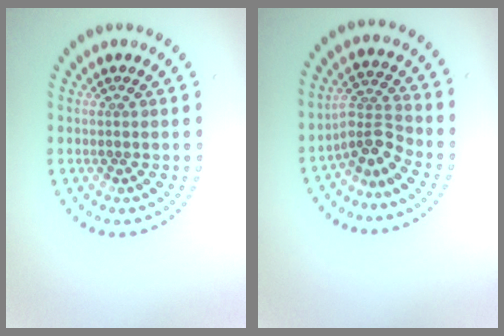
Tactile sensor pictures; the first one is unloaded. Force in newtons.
{"total": 3.2, "press": 2.2, "slide": 2.4}